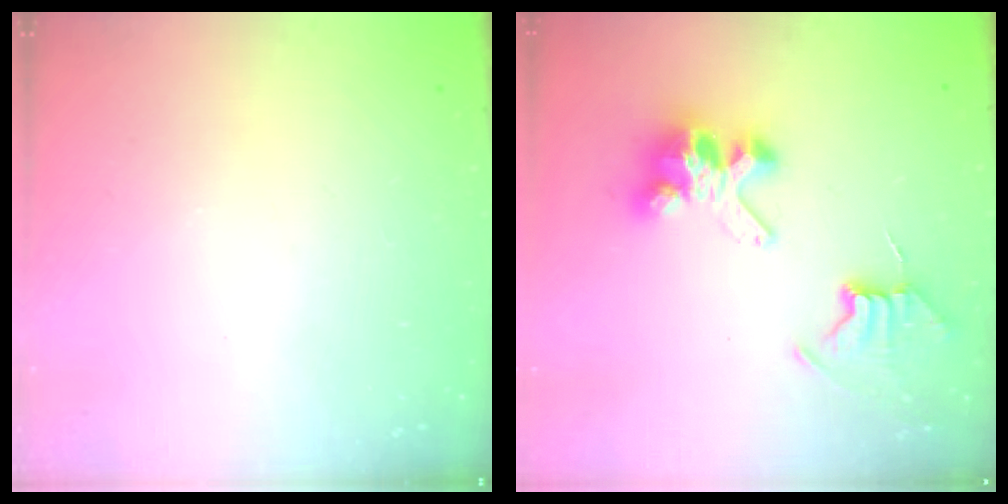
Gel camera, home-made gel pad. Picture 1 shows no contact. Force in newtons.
{"total": 8.9, "press": 8.8, "slide": 0.7}